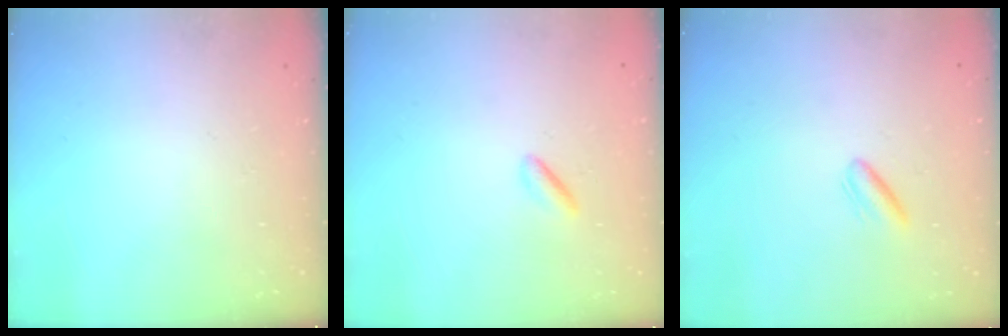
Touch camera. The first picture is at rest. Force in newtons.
{"total": 1.9, "press": 1.7, "slide": 0.7}
{"total": 4.0, "press": 3.7, "slide": 1.5}